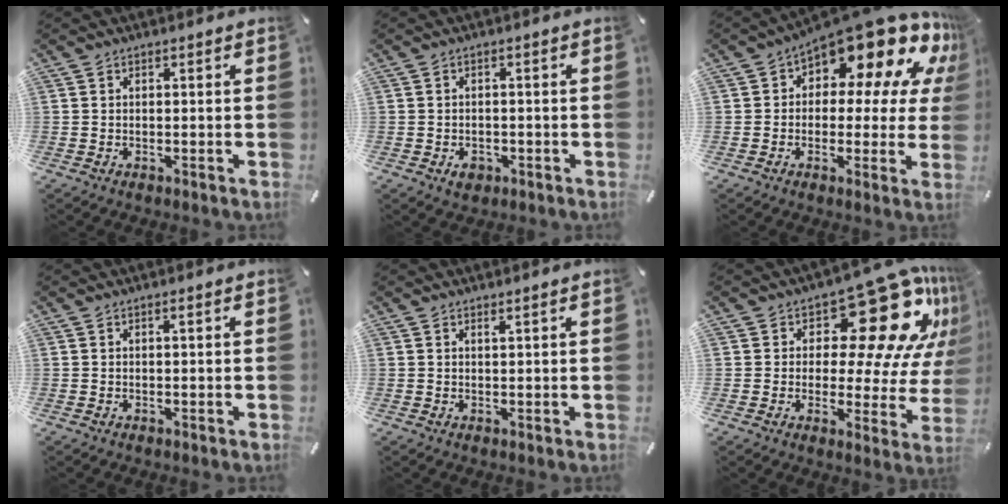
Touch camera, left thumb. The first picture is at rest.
{"total": 3.3, "force": [-1.5, 2.4, 1.6], "torque": [-0.032, 0.005, -0.028]}
{"total": 16.7, "force": [10.3, 8.3, 10.2], "torque": [-0.150, -0.085, 0.175]}
{"total": 0.5, "force": [0.2, 0.0, 0.5], "torque": [-0.009, 0.000, 0.003]}
{"total": 0.8, "force": [0.7, 0.0, 0.5], "torque": [-0.010, -0.002, 0.012]}
{"total": 22.5, "force": [11.5, 10.4, 16.3], "torque": [-0.205, -0.086, 0.188]}